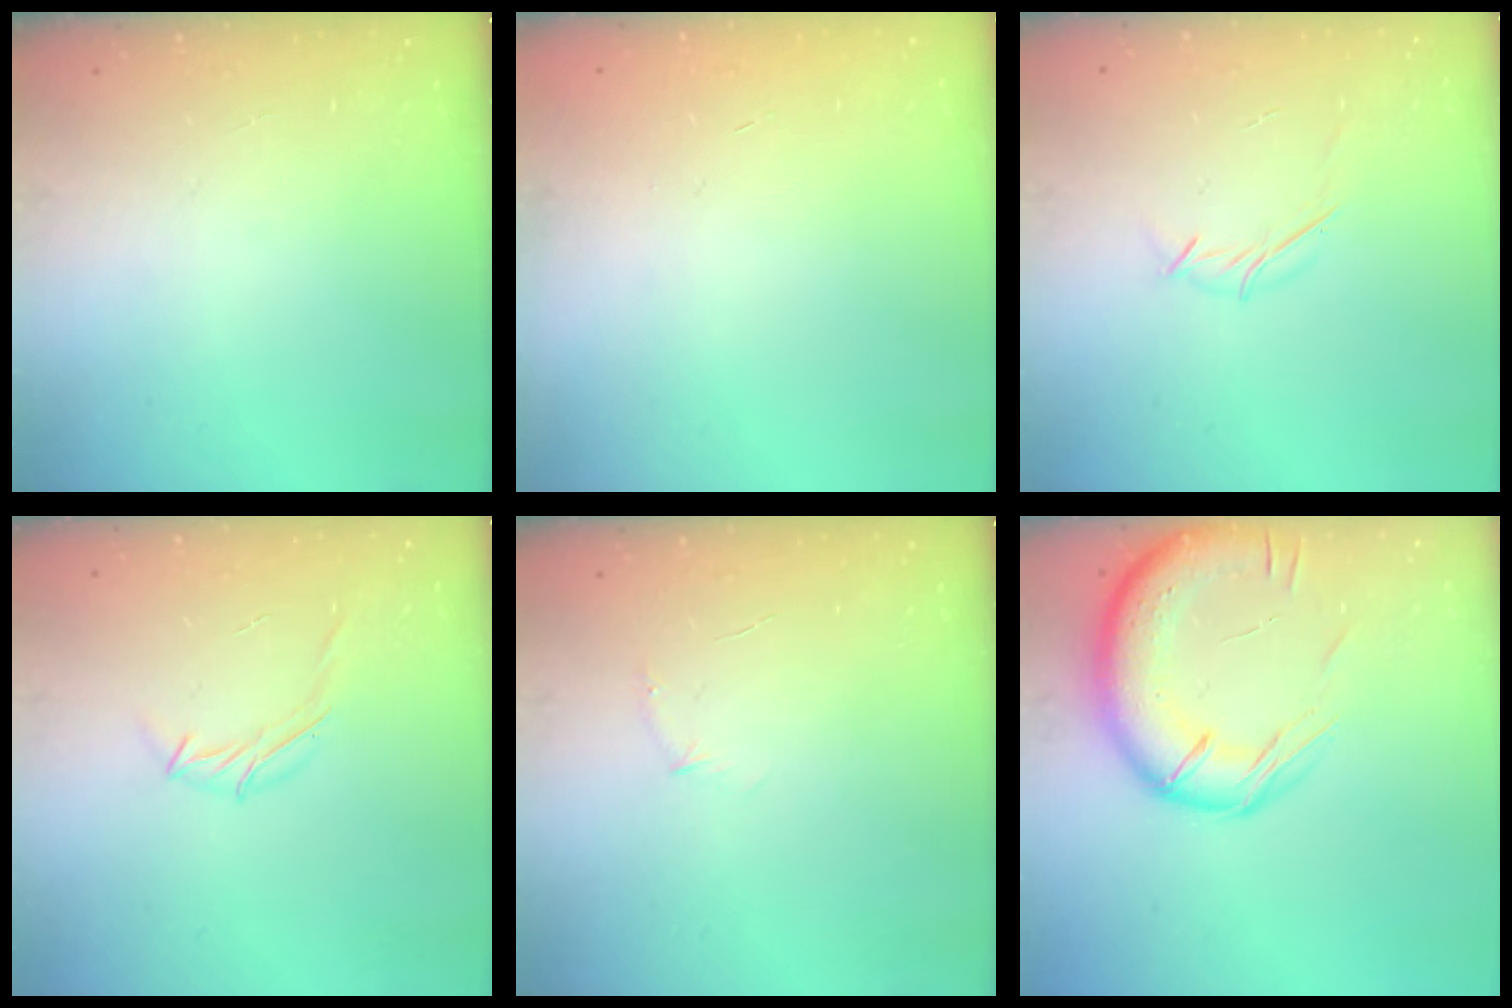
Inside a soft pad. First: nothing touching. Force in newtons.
{"total": 0.6, "press": 0.5, "slide": 0.2}
{"total": 3.9, "press": 3.8, "slide": 0.8}
{"total": 6.4, "press": 6.3, "slide": 1.4}
{"total": 3.7, "press": 3.6, "slide": 1.0}
{"total": 18.4, "press": 18.0, "slide": 3.7}